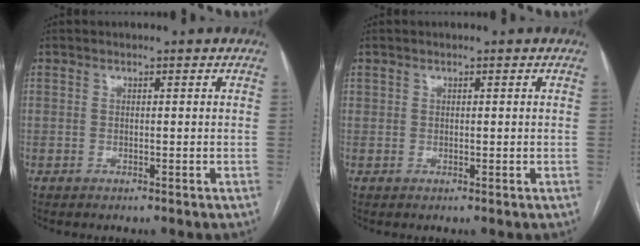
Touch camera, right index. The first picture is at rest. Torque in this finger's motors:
{"motor_torque": [-0.24, 0.23, 0.01, 0.00]}